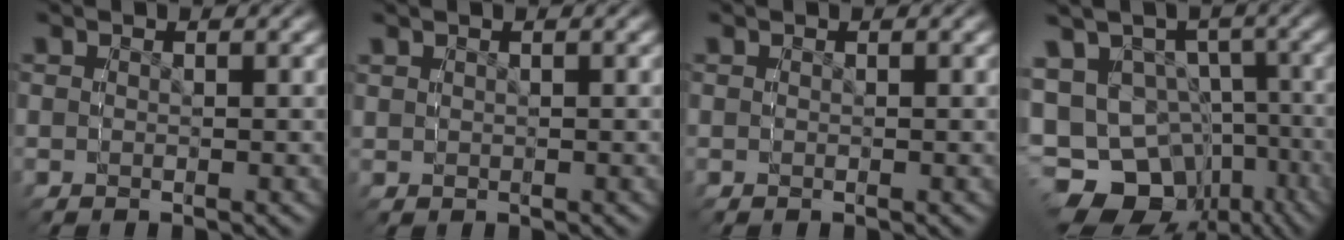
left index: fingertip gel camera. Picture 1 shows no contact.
{"total": 1.3, "force": [0.6, 0.9, 0.7], "torque": [-0.012, -0.001, 0.014]}
{"total": 0.0}
{"total": 13.3, "force": [-3.6, 11.9, 4.7], "torque": [-0.112, -0.071, -0.044]}